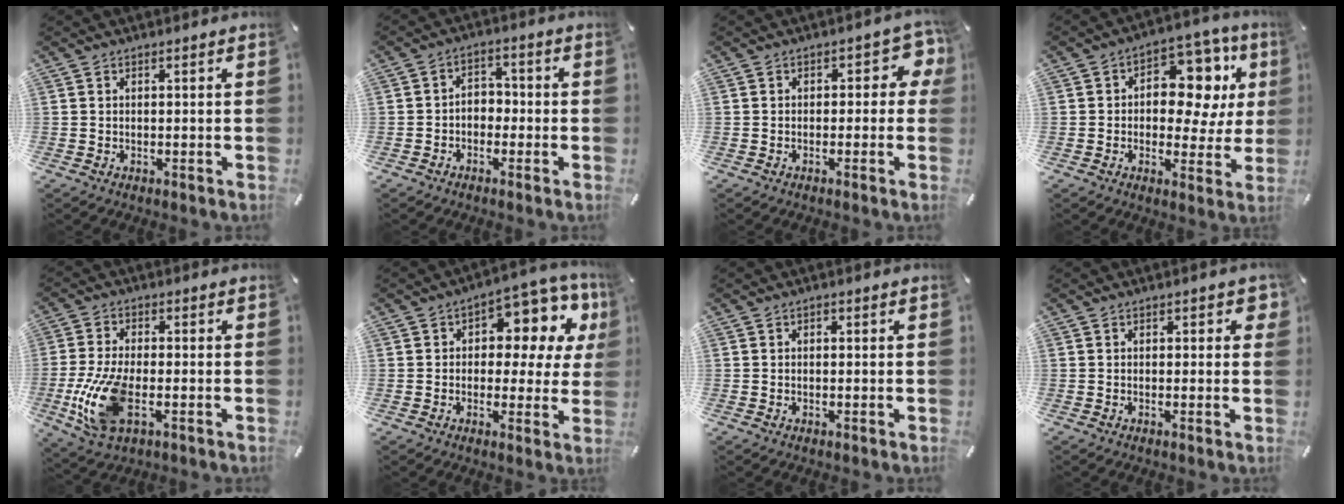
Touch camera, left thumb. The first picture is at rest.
{"total": 3.8, "force": [-1.8, 2.9, 1.7], "torque": [-0.031, 0.017, -0.036]}
{"total": 5.6, "force": [0.5, 3.4, 4.4], "torque": [-0.052, 0.006, 0.004]}
{"total": 14.0, "force": [4.1, 9.4, 9.5], "torque": [-0.112, -0.033, 0.073]}
{"total": 13.0, "force": [-3.2, 6.3, 10.9], "torque": [-0.247, -0.015, -0.056]}
{"total": 11.0, "force": [4.2, 6.7, 7.6], "torque": [-0.093, -0.038, 0.073]}
{"total": 0.7, "force": [-0.1, 0.6, 0.3], "torque": [-0.007, 0.003, -0.002]}
{"total": 1.9, "force": [0.0, 1.2, 1.4], "torque": [-0.011, 0.002, -0.004]}